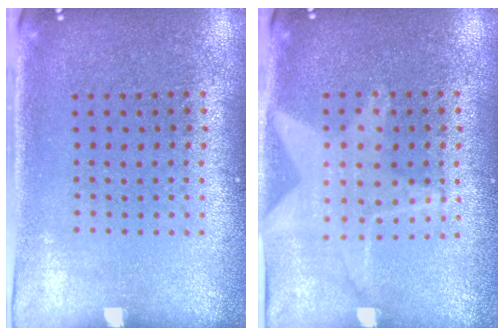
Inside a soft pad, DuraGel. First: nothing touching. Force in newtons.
{"total": 1.3, "press": 1.2, "slide": 0.3}